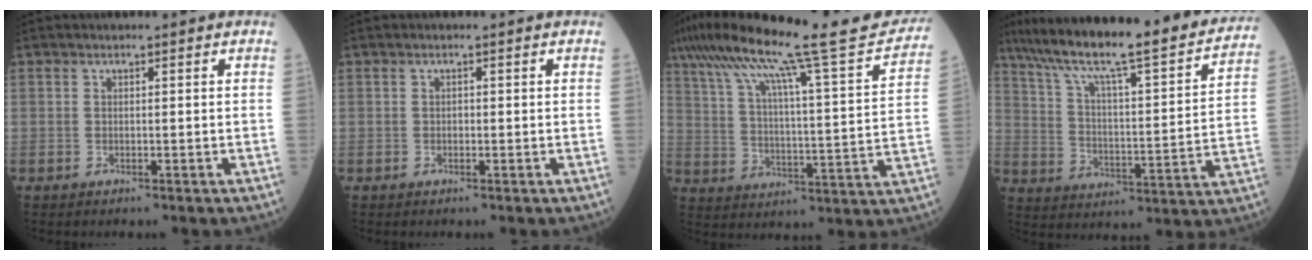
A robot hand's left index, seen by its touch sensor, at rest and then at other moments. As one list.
[{"total": 0.9, "force": [-0.9, 0.2, 0.1], "torque": [-0.002, -0.005, -0.016]}, {"total": 25.8, "force": [21.7, 0.9, 13.8], "torque": [-0.238, -0.009, 0.303]}, {"total": 27.5, "force": [22.6, 2.8, 15.4], "torque": [-0.258, -0.022, 0.320]}]